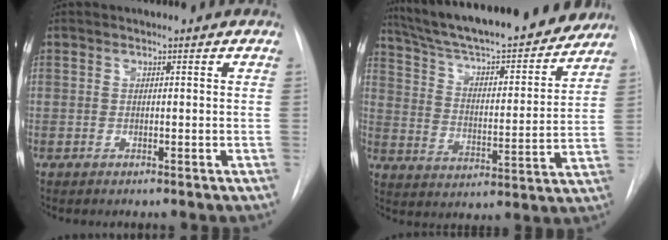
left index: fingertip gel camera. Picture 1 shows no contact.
{"total": 24.5, "force": [21.6, 4.0, 10.7], "torque": [-0.178, -0.012, 0.313]}